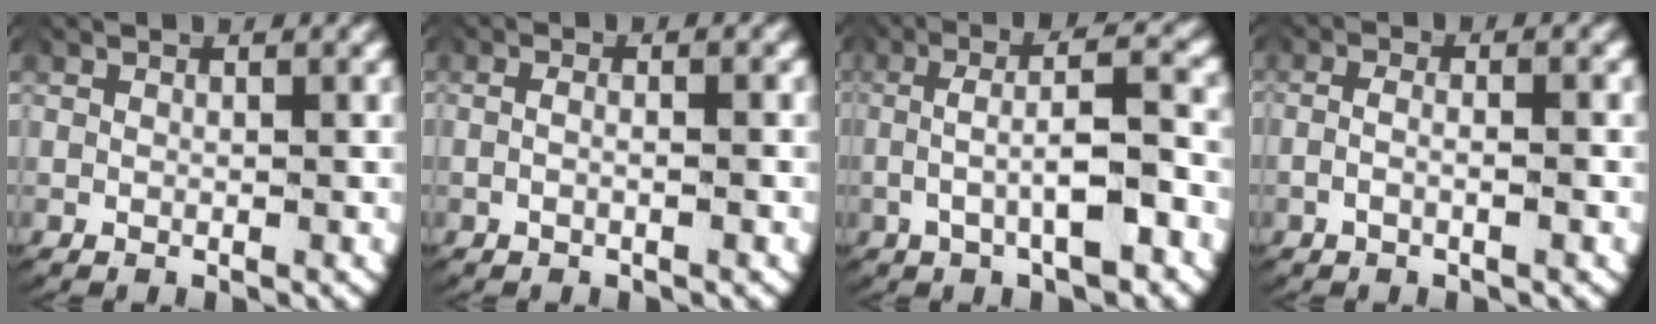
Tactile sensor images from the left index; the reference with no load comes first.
{"total": 1.2, "force": [-0.5, 0.0, 1.1], "torque": [-0.028, -0.001, -0.008]}
{"total": 5.0, "force": [-0.5, 1.8, 4.6], "torque": [-0.082, 0.008, -0.009]}
{"total": 1.8, "force": [-0.8, 0.4, 1.6], "torque": [-0.041, -0.006, -0.012]}